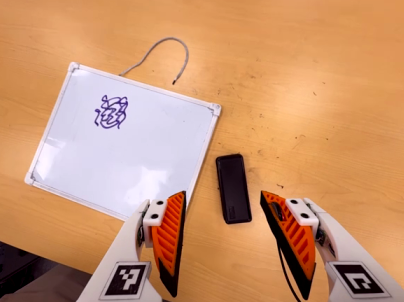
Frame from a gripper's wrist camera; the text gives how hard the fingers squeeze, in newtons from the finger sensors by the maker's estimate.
{"total": 0.0}